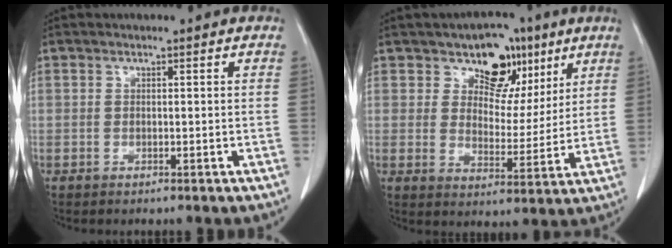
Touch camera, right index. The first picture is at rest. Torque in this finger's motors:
{"motor_torque": [0.22, 0.22, 0.06, 0.04]}